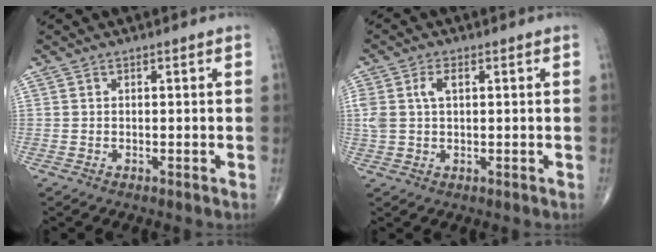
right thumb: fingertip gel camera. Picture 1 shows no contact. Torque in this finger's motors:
{"motor_torque": [0.37, 0.50, 0.67, 0.12, 0.04]}